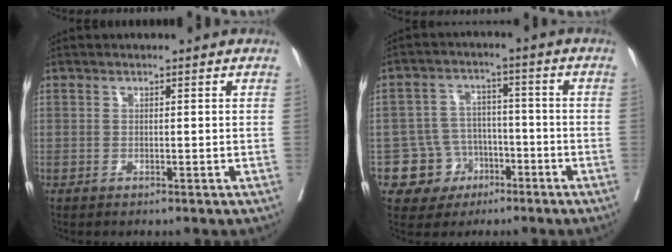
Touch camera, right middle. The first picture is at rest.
{"total": 7.1, "force": [-3.2, 6.3, 0.8], "torque": [-0.010, 0.013, -0.044]}